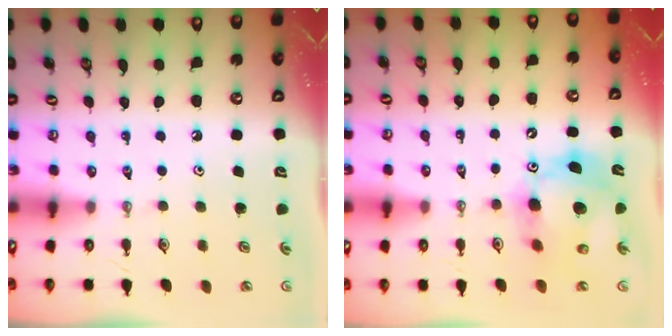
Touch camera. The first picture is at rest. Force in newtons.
{"total": 14.4, "press": 14.1, "slide": 2.6}